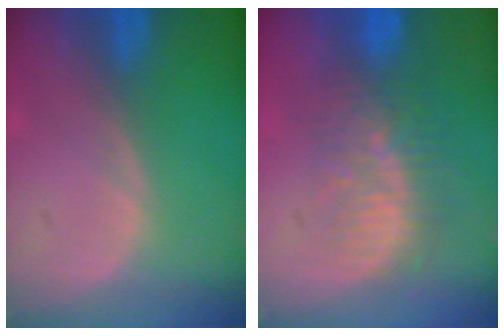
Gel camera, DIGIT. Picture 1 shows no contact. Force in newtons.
{"total": 8.1, "press": 7.7, "slide": 2.7}